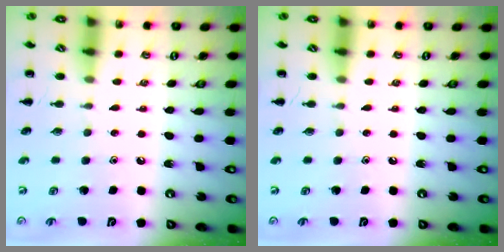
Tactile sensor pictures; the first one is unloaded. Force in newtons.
{"total": 0.0}